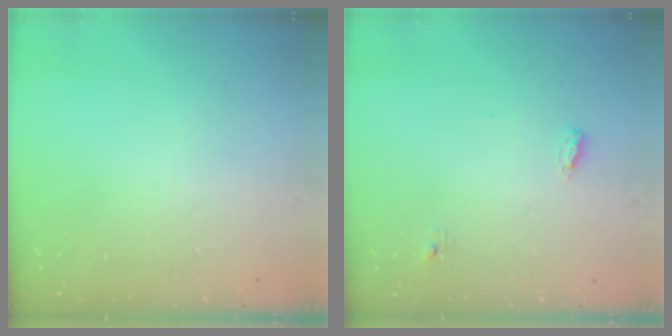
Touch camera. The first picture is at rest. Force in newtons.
{"total": 3.7, "press": 3.5, "slide": 1.2}